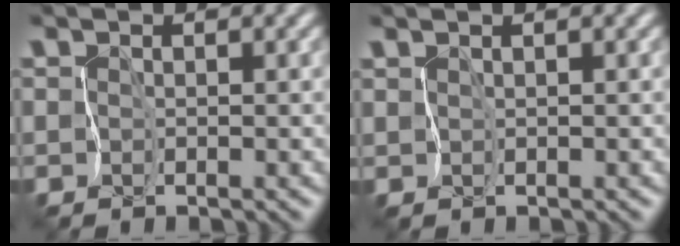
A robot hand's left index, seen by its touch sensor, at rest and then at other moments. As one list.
[{"total": 1.2, "force": [1.0, 0.1, 0.7], "torque": [-0.018, 0.004, 0.017]}]